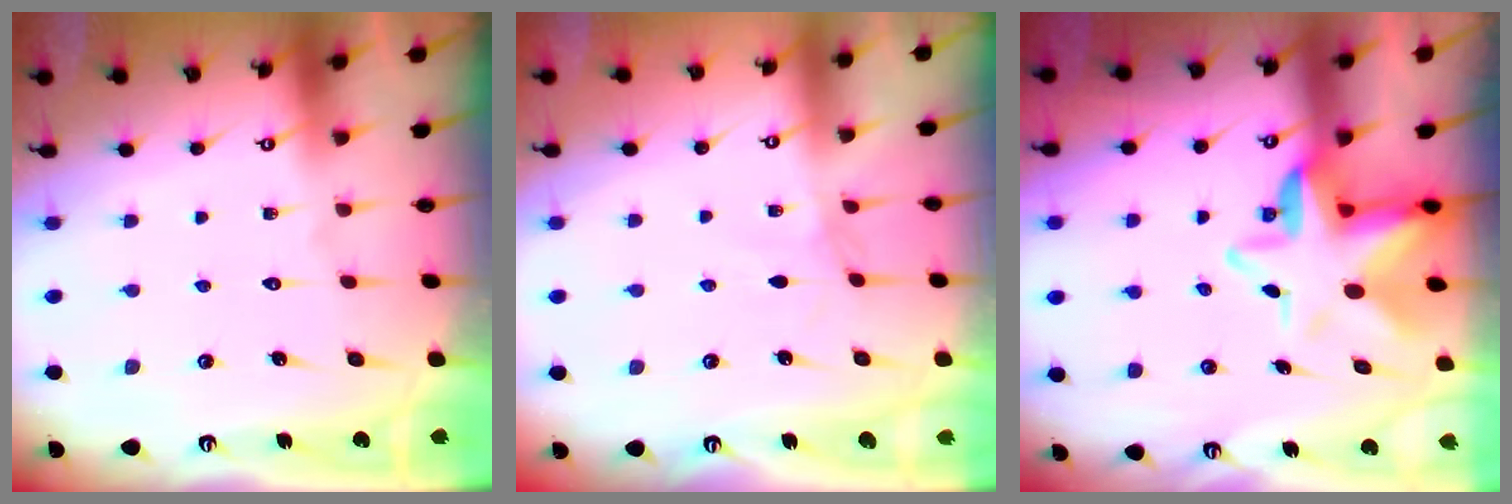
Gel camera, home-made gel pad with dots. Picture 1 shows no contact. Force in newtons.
{"total": 0.0}
{"total": 9.6, "press": 9.5, "slide": 1.6}